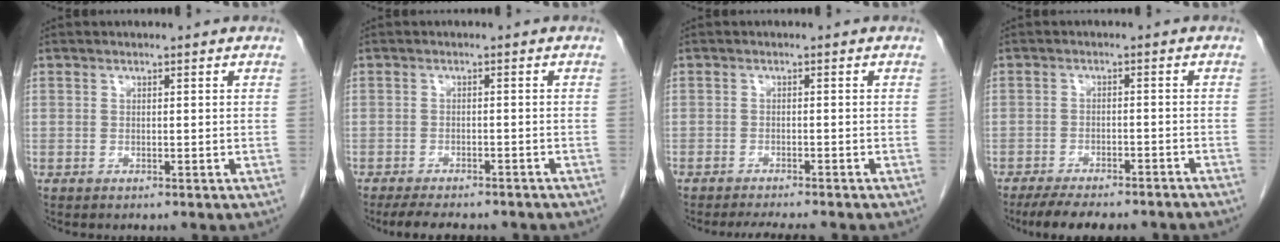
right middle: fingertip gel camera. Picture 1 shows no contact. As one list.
[{"total": 10.1, "force": [-8.7, 2.8, 4.5], "torque": [-0.066, -0.004, -0.110]}, {"total": 5.3, "force": [-4.8, 0.6, 2.3], "torque": [-0.028, -0.008, -0.069]}, {"total": 11.8, "force": [-10.3, 2.1, 5.4], "torque": [-0.074, -0.007, -0.139]}]